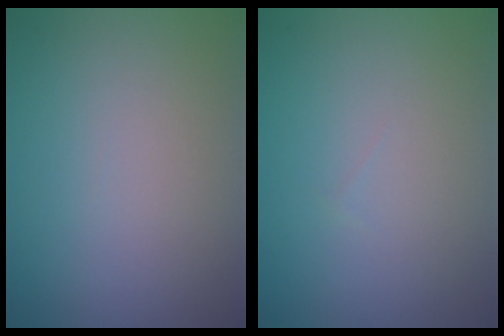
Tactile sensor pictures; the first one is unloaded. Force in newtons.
{"total": 0.0}